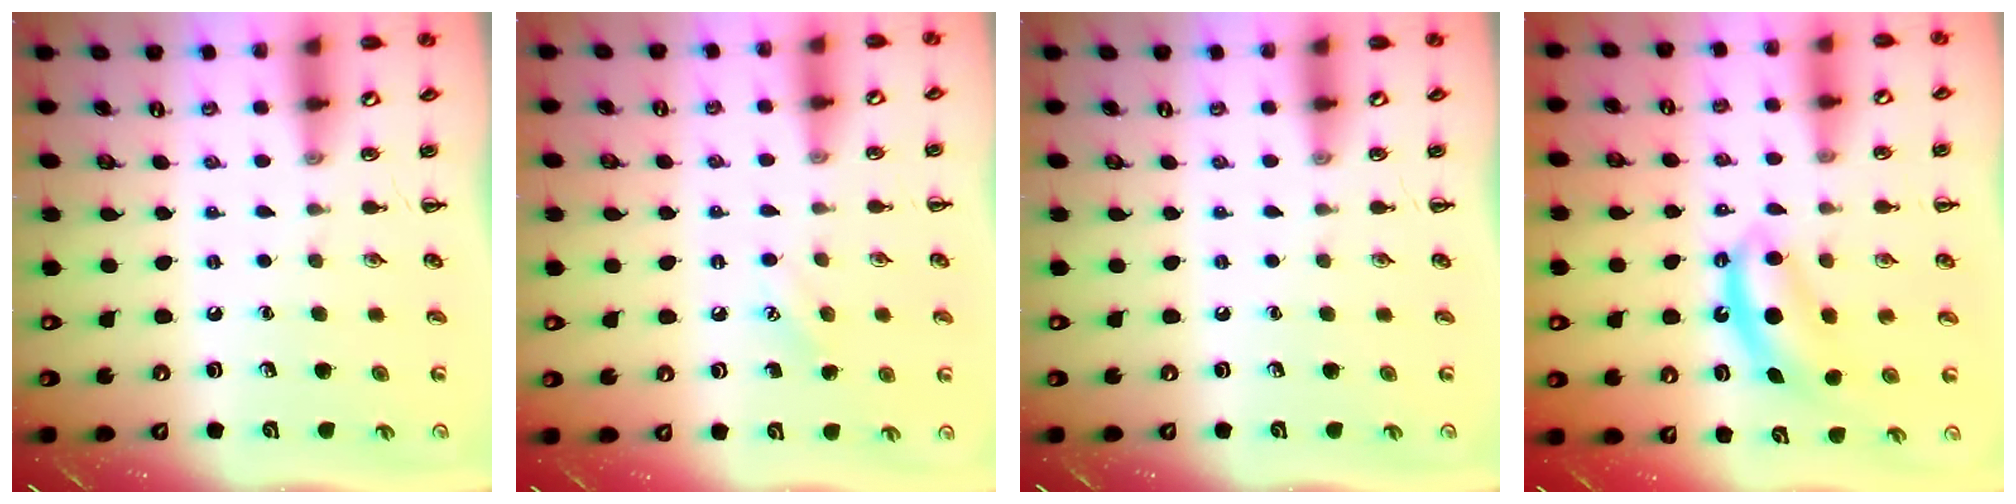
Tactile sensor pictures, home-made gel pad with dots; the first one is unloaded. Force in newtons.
{"total": 6.0, "press": 5.8, "slide": 1.7}
{"total": 0.0}
{"total": 6.1, "press": 6.1, "slide": 0.7}